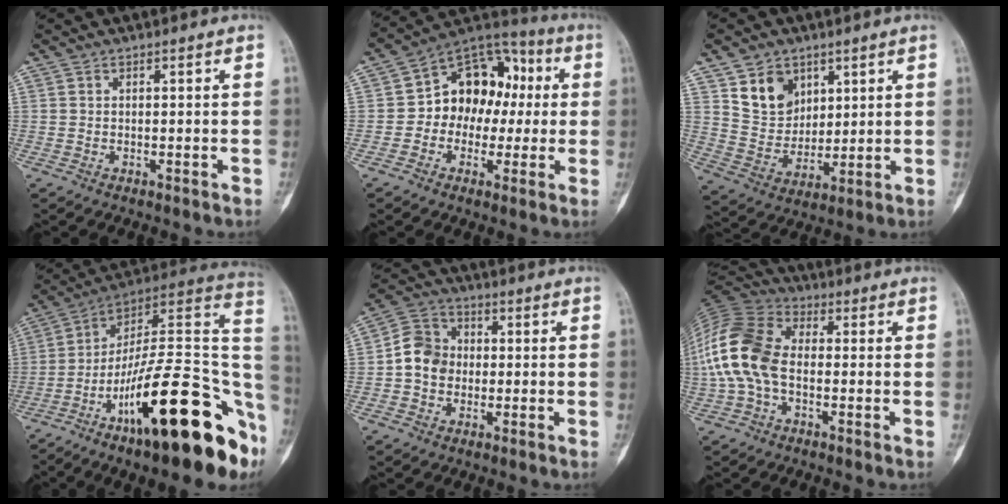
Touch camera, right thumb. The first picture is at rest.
{"total": 14.7, "force": [0.1, 11.4, 9.3], "torque": [-0.085, 0.043, -0.011]}
{"total": 10.1, "force": [5.2, 7.6, 4.0], "torque": [-0.044, -0.036, 0.109]}
{"total": 29.1, "force": [-11.6, 8.4, 25.4], "torque": [-0.312, 0.076, -0.179]}
{"total": 8.2, "force": [-0.6, 7.0, 4.1], "torque": [-0.054, 0.026, -0.024]}
{"total": 15.1, "force": [-1.4, 9.8, 11.4], "torque": [-0.248, 0.035, -0.036]}